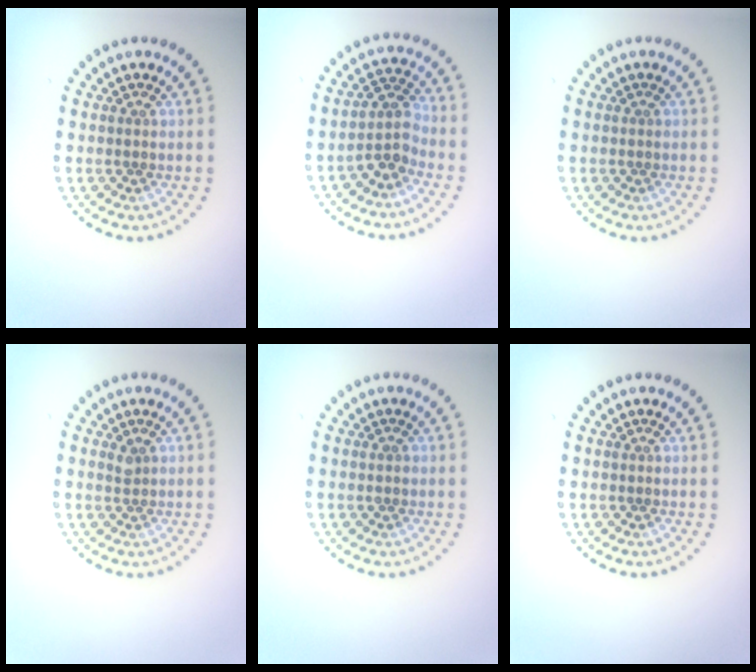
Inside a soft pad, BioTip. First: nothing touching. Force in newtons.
{"total": 2.7, "press": 2.1, "slide": 1.6}
{"total": 0.0}
{"total": 0.7, "press": 0.6, "slide": 0.5}
{"total": 0.5, "press": 0.5, "slide": 0.1}
{"total": 0.0}